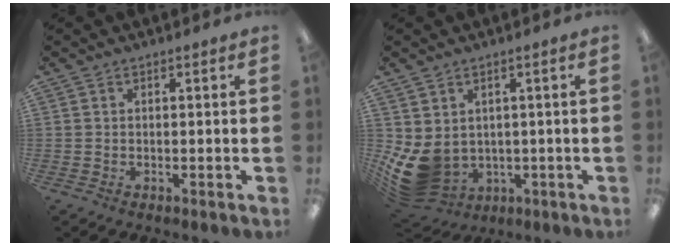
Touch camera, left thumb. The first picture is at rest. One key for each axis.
{"total": 8.1, "fx": -0.1, "fy": 6.5, "fz": 4.8, "tx": -0.126, "ty": -0.022, "tz": 0.006}